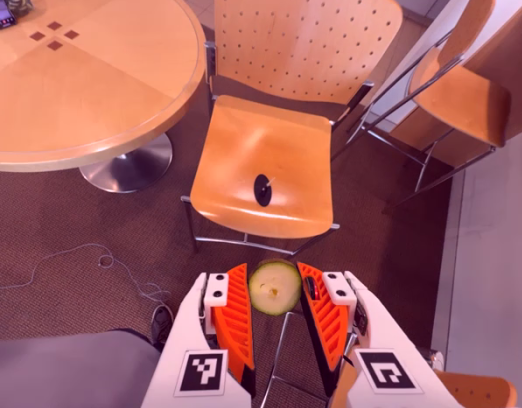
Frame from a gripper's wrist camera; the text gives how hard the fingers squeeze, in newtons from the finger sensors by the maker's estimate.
{"total": 10.2, "left": 10.4, "right": 9.9}